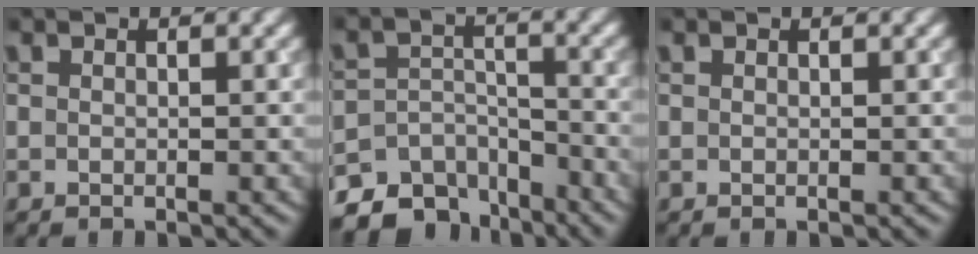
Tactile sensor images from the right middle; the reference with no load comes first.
{"total": 8.0, "force": [-6.6, 4.0, 2.2], "torque": [-0.017, -0.002, -0.104]}
{"total": 0.0}